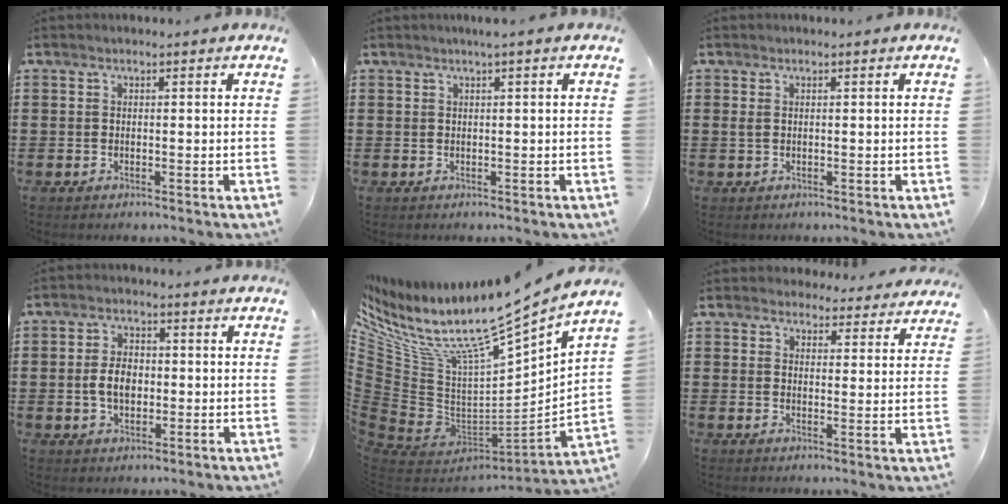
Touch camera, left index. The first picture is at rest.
{"total": 1.0, "force": [0.4, -0.2, 0.9], "torque": [-0.014, -0.001, 0.008]}
{"total": 0.8, "force": [0.1, 0.2, 0.7], "torque": [-0.024, -0.002, 0.000]}
{"total": 4.9, "force": [-0.2, 3.0, 3.9], "torque": [-0.076, 0.004, -0.009]}
{"total": 12.5, "force": [9.1, 3.1, 8.1], "torque": [-0.175, -0.071, 0.142]}
{"total": 3.9, "force": [3.8, 1.0, 0.4], "torque": [-0.013, -0.014, 0.069]}